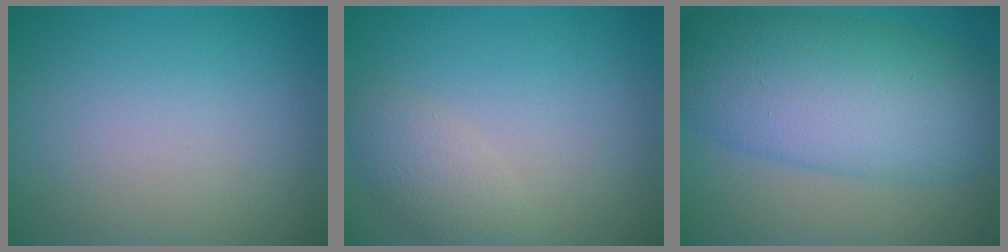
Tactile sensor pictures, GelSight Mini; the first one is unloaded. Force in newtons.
{"total": 2.4, "press": 2.4, "slide": 0.2}
{"total": 10.4, "press": 10.4, "slide": 0.4}